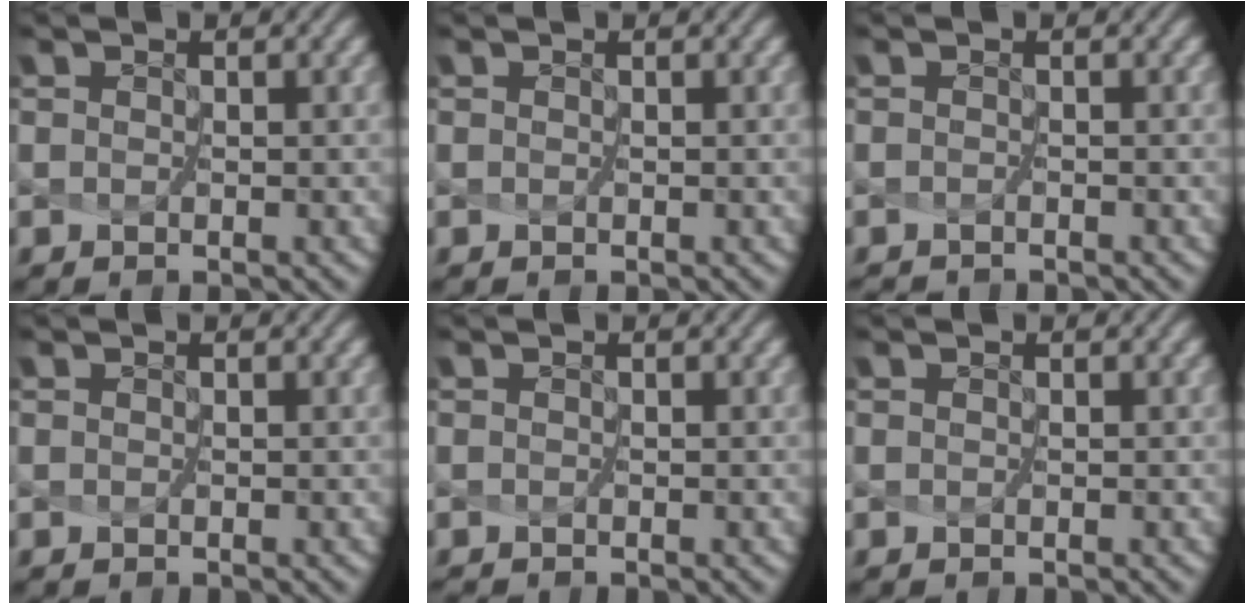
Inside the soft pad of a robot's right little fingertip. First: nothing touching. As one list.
[{"total": 0.0}, {"total": 1.2, "force": [-1.1, -0.3, -0.3], "torque": [-0.001, -0.010, -0.022]}, {"total": 0.0}, {"total": 0.0}, {"total": 0.0}]